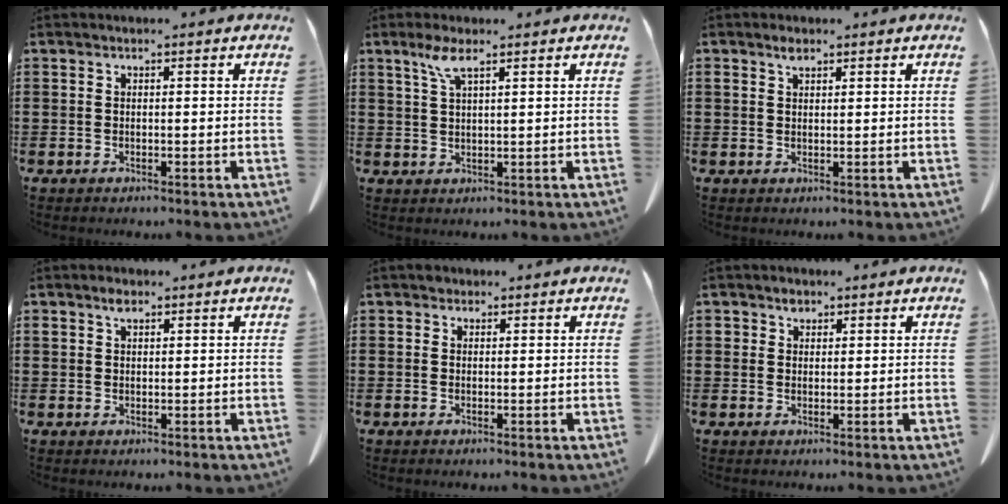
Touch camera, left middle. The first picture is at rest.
{"total": 3.9, "force": [2.4, 0.7, 3.0], "torque": [-0.067, 0.005, 0.041]}
{"total": 1.5, "force": [1.0, 0.6, 0.9], "torque": [-0.014, 0.000, 0.017]}
{"total": 1.7, "force": [1.1, 0.8, 1.0], "torque": [-0.016, 0.000, 0.017]}
{"total": 1.5, "force": [1.2, 0.9, 0.0], "torque": [-0.004, 0.004, 0.023]}
{"total": 1.7, "force": [1.2, 1.1, 0.5], "torque": [-0.006, 0.000, 0.022]}